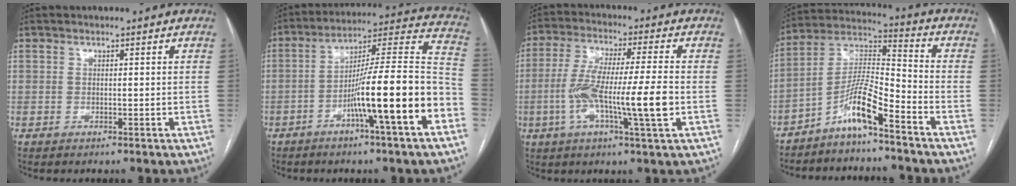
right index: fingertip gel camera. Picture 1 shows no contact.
{"total": 18.1, "force": [-6.9, 0.0, 16.7], "torque": [-0.240, 0.013, -0.113]}
{"total": 13.4, "force": [-2.7, 0.4, 13.1], "torque": [-0.247, -0.002, -0.054]}
{"total": 9.0, "force": [-6.1, 0.6, 6.6], "torque": [-0.136, 0.015, -0.118]}